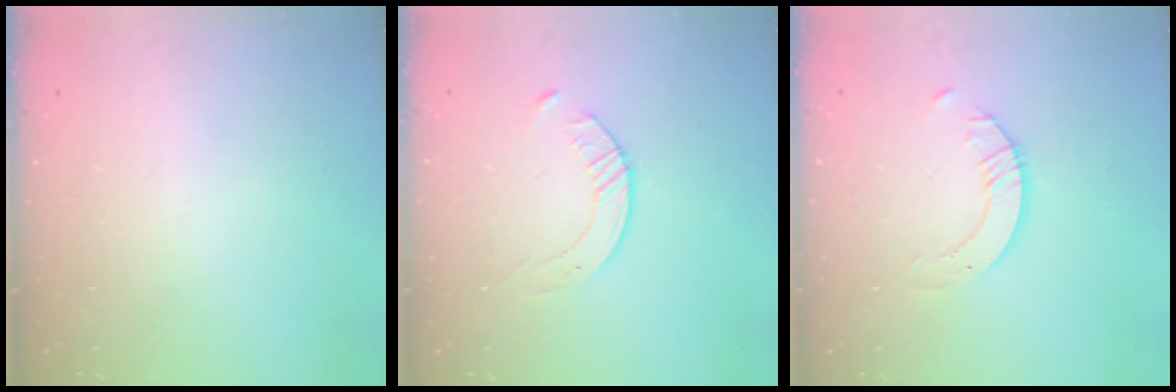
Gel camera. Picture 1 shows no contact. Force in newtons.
{"total": 4.6, "press": 4.5, "slide": 0.6}
{"total": 2.0, "press": 2.0, "slide": 0.2}